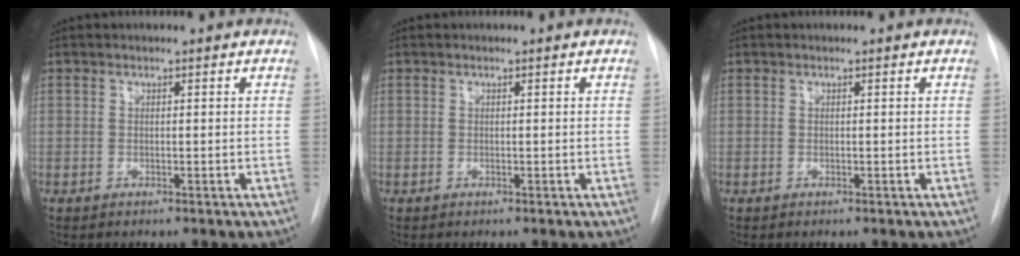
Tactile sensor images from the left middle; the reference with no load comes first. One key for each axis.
{"total": 0.0}
{"total": 0.0}